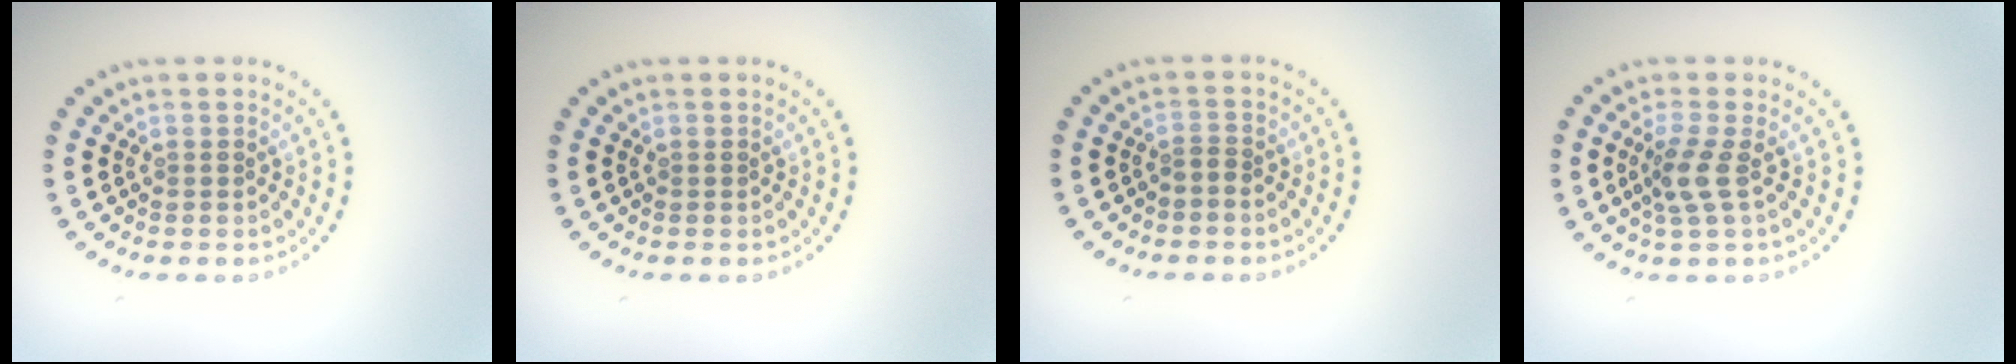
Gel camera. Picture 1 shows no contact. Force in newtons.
{"total": 0.0}
{"total": 0.8, "press": 0.5, "slide": 0.6}
{"total": 2.4, "press": 1.8, "slide": 1.6}